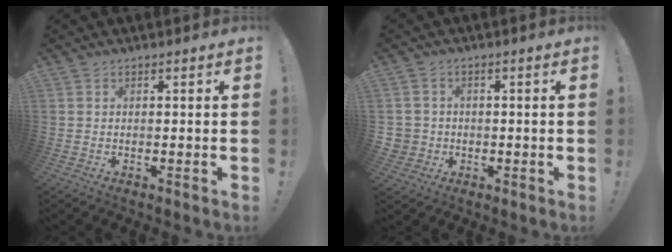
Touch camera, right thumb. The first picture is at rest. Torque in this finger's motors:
{"motor_torque": [0.18, 0.28, -0.36, 0.20, -0.06]}